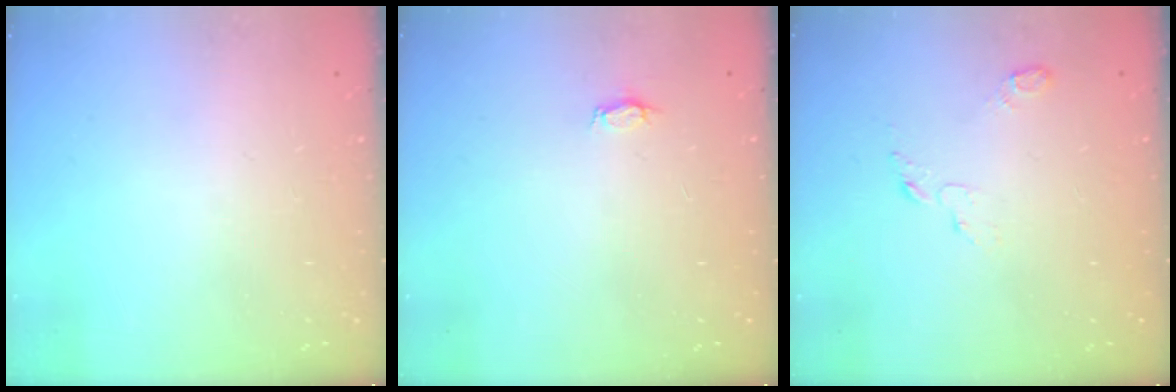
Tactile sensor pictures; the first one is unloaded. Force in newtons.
{"total": 2.9, "press": 2.9, "slide": 0.4}
{"total": 3.7, "press": 3.6, "slide": 0.4}